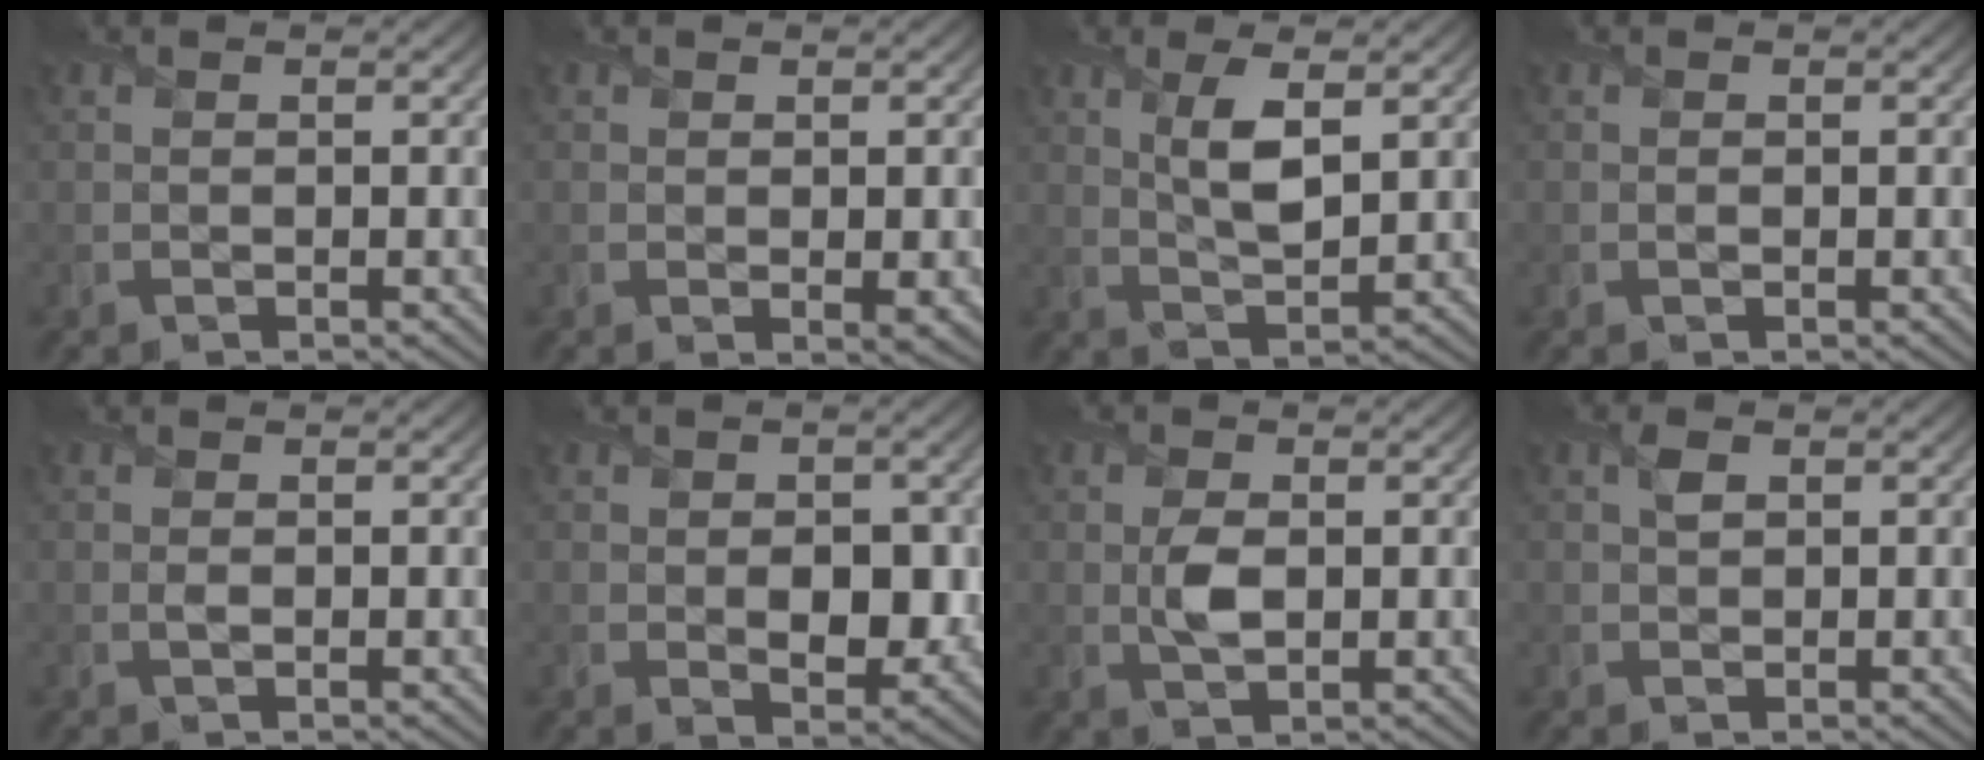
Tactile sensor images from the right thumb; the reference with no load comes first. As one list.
[{"total": 1.4, "force": [0.0, 0.5, 1.3], "torque": [-0.021, -0.006, 0.001]}, {"total": 5.1, "force": [1.9, 1.6, 4.4], "torque": [-0.094, -0.002, 0.038]}, {"total": 0.0}, {"total": 0.6, "force": [-0.1, 0.1, 0.6], "torque": [-0.017, 0.000, -0.004]}, {"total": 4.8, "force": [-0.4, 3.0, 3.7], "torque": [-0.057, -0.011, -0.007]}, {"total": 3.1, "force": [0.0, 1.6, 2.6], "torque": [-0.062, -0.002, -0.001]}, {"total": 1.4, "force": [0.6, 0.8, 1.0], "torque": [-0.021, 0.006, 0.010]}]